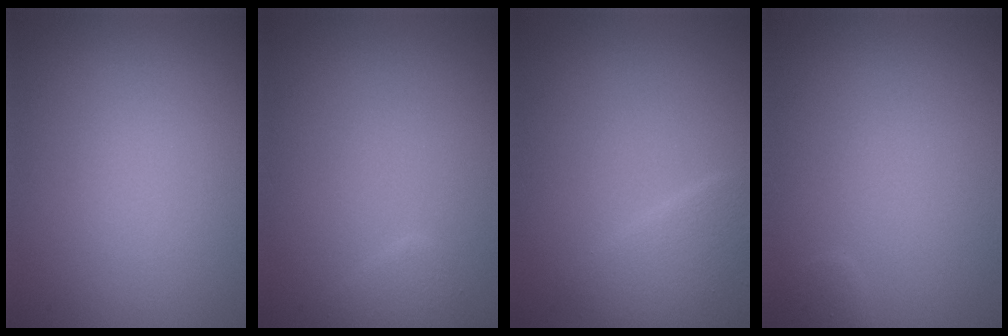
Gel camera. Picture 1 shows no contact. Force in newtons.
{"total": 1.3, "press": 1.3, "slide": 0.1}
{"total": 2.6, "press": 2.6, "slide": 0.0}
{"total": 0.6, "press": 0.6, "slide": 0.0}